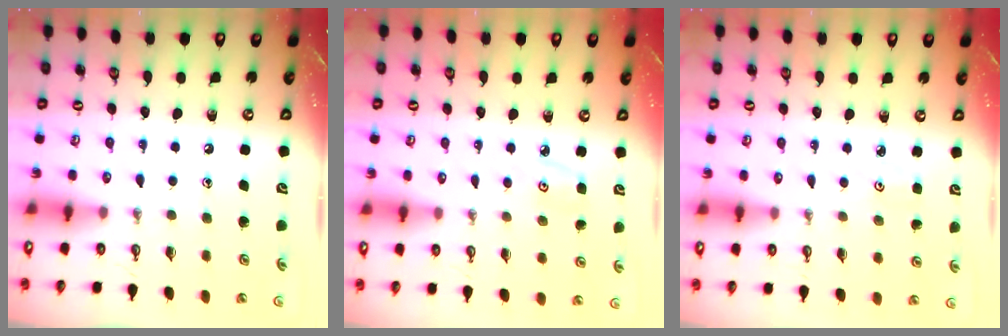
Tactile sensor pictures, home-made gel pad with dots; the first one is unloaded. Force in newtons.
{"total": 3.8, "press": 3.7, "slide": 0.4}
{"total": 2.2, "press": 2.1, "slide": 0.3}